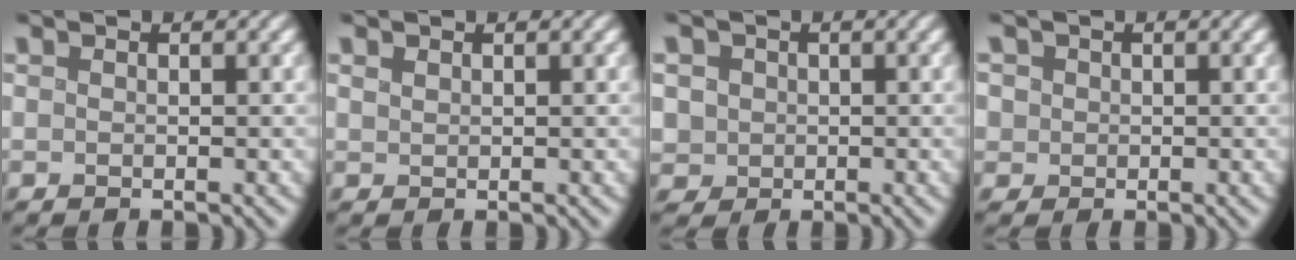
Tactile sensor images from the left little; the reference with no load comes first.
{"total": 0.5, "force": [0.4, 0.2, 0.2], "torque": [-0.007, 0.000, 0.012]}
{"total": 3.3, "force": [0.7, 3.0, 1.3], "torque": [-0.032, 0.017, 0.004]}
{"total": 3.6, "force": [1.3, 3.0, 1.5], "torque": [-0.044, 0.017, 0.009]}